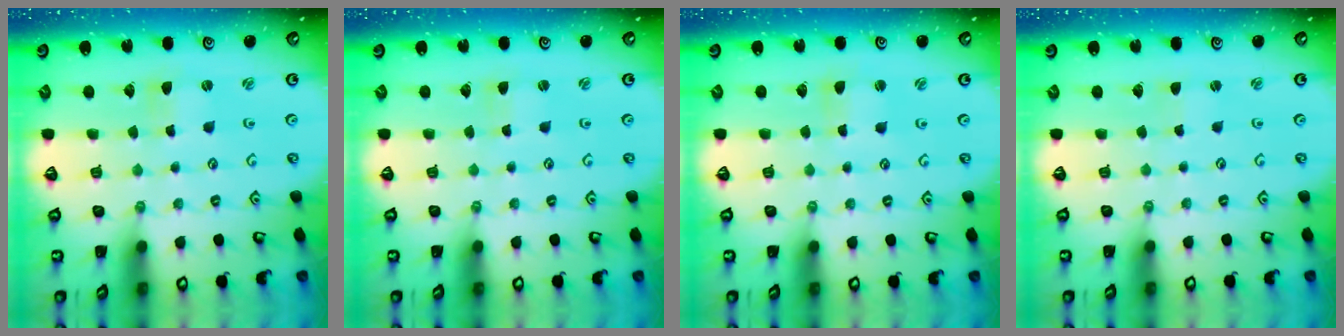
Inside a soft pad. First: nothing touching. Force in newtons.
{"total": 1.3, "press": 1.2, "slide": 0.3}
{"total": 1.2, "press": 1.2, "slide": 0.3}
{"total": 0.8, "press": 0.8, "slide": 0.1}